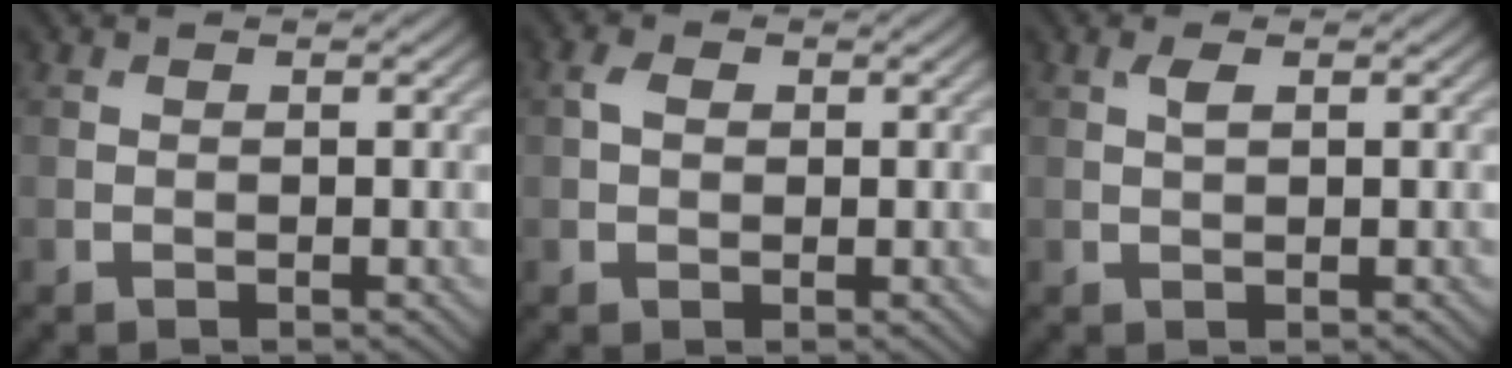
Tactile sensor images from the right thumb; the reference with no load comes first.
{"total": 1.8, "force": [0.4, 1.3, 1.2], "torque": [-0.028, 0.004, 0.004]}
{"total": 1.2, "force": [0.5, 0.4, 1.0], "torque": [-0.025, 0.001, 0.010]}